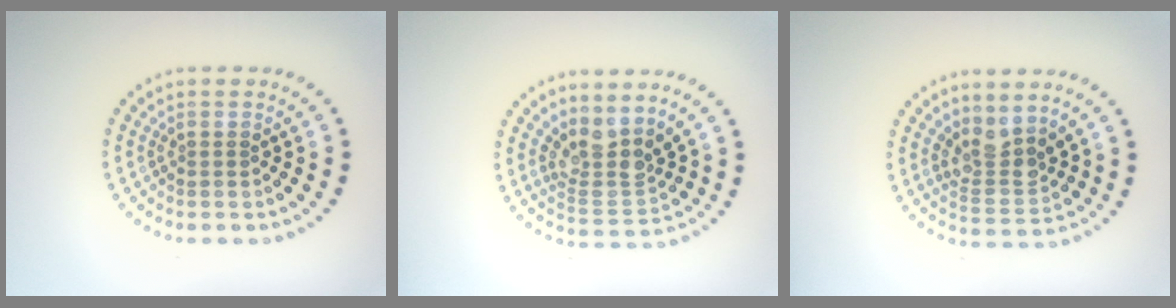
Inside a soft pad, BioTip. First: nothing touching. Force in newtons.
{"total": 3.6, "press": 2.7, "slide": 2.3}
{"total": 3.0, "press": 2.5, "slide": 1.7}